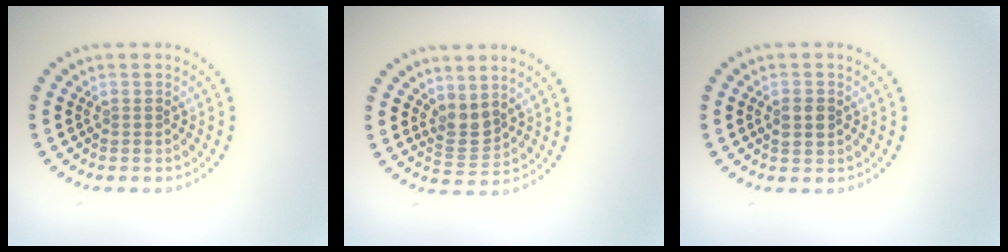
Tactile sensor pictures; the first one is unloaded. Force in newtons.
{"total": 2.3, "press": 1.9, "slide": 1.4}
{"total": 1.4, "press": 1.4, "slide": 0.1}